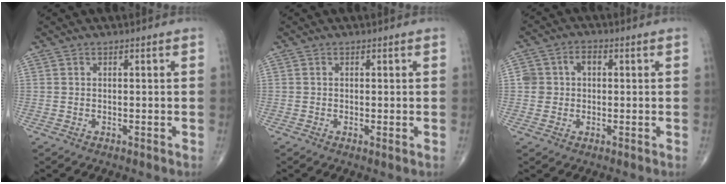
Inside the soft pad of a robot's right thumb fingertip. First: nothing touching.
{"total": 0.7, "force": [0.0, 0.0, 0.7], "torque": [-0.015, -0.005, -0.003]}
{"total": 5.1, "force": [0.4, 4.3, 2.8], "torque": [-0.035, 0.020, 0.006]}